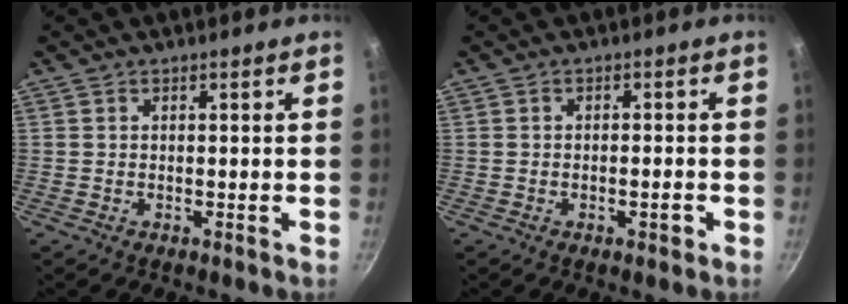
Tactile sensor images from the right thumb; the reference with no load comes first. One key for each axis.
{"total": 2.4, "fx": -1.0, "fy": 0.8, "fz": 2.0, "tx": -0.029, "ty": 0.005, "tz": -0.016}